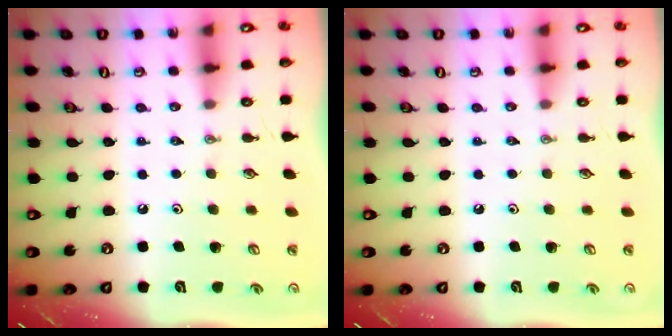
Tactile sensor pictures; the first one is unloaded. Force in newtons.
{"total": 0.0}